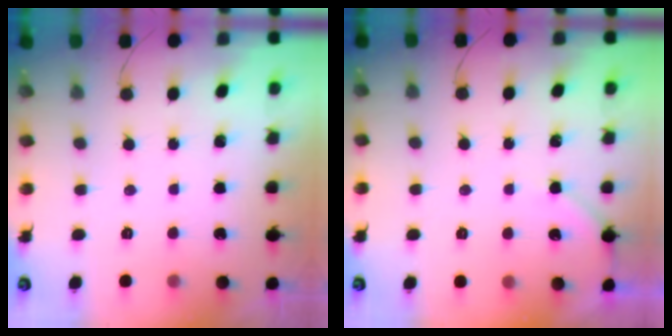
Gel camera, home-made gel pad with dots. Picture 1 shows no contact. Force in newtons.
{"total": 2.8, "press": 2.8, "slide": 0.4}